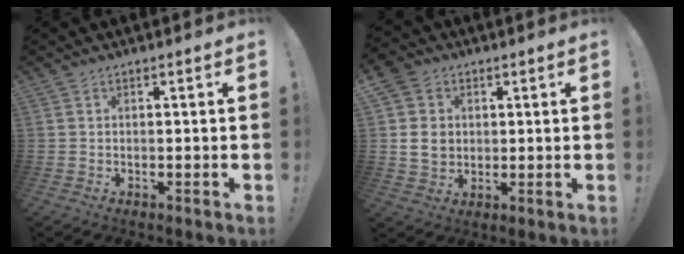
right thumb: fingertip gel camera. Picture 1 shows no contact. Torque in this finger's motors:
{"motor_torque": [1.85, 3.15, 1.45, 1.08, 0.71]}